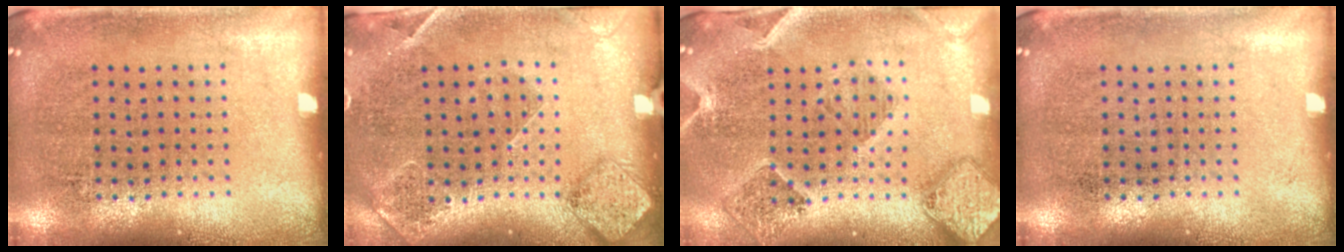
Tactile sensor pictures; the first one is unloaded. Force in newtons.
{"total": 1.6, "press": 1.5, "slide": 0.3}
{"total": 1.6, "press": 1.6, "slide": 0.3}
{"total": 0.0}